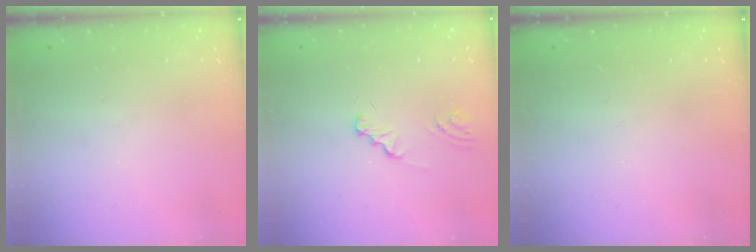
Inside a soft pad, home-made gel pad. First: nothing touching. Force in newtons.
{"total": 1.5, "press": 1.4, "slide": 0.1}
{"total": 0.0}